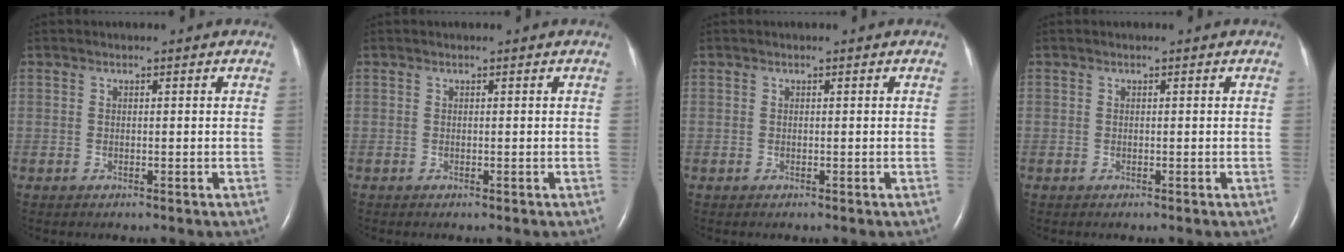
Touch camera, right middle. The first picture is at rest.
{"total": 0.0}
{"total": 0.0}
{"total": 0.0}